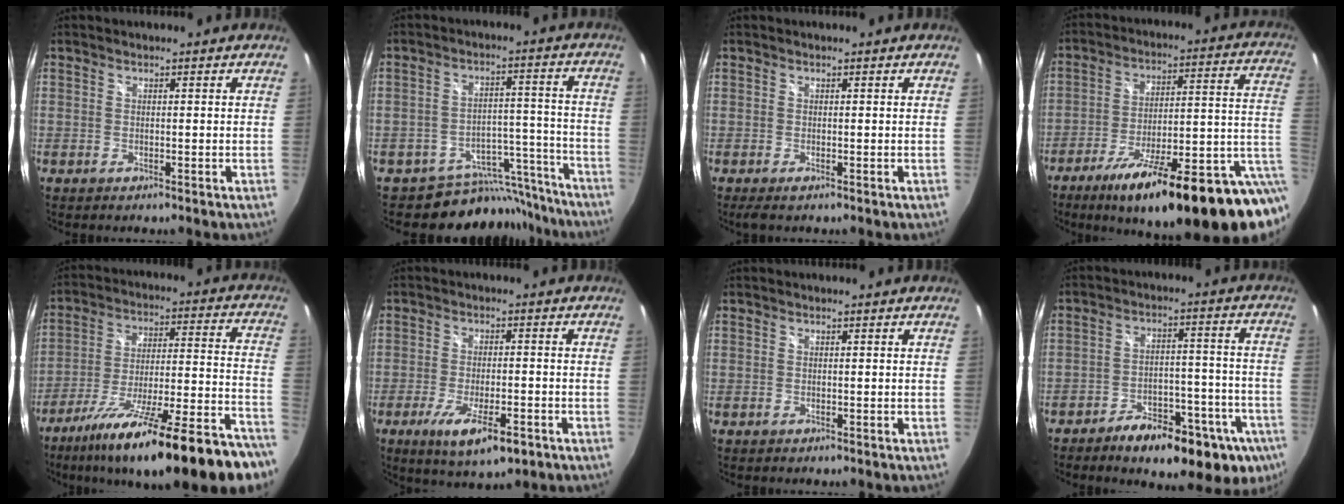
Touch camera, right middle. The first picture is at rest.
{"total": 14.1, "force": [-12.7, 6.1, 0.9], "torque": [-0.007, 0.054, -0.168]}
{"total": 1.4, "force": [-0.9, -0.1, 1.1], "torque": [-0.021, -0.005, -0.015]}
{"total": 26.1, "force": [-11.6, 4.4, 22.9], "torque": [-0.300, -0.028, -0.166]}
{"total": 30.0, "force": [-23.1, 4.2, 18.7], "torque": [-0.273, -0.059, -0.339]}
{"total": 9.9, "force": [-5.4, 2.8, 7.8], "torque": [-0.161, -0.035, -0.088]}
{"total": 0.0}
{"total": 20.4, "force": [-13.5, 8.1, 13.0], "torque": [-0.172, -0.010, -0.170]}